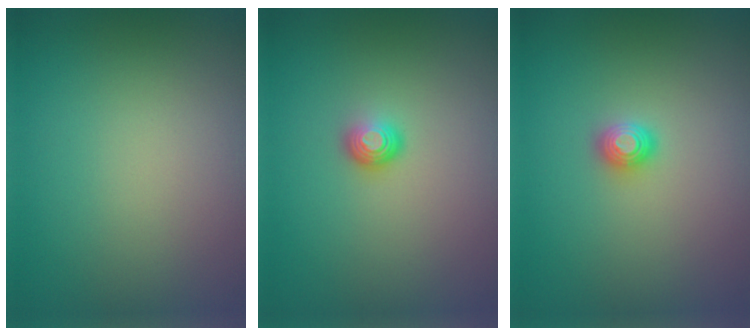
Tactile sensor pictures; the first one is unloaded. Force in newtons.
{"total": 1.4, "press": 1.0, "slide": 1.0}
{"total": 1.2, "press": 1.2, "slide": 0.1}